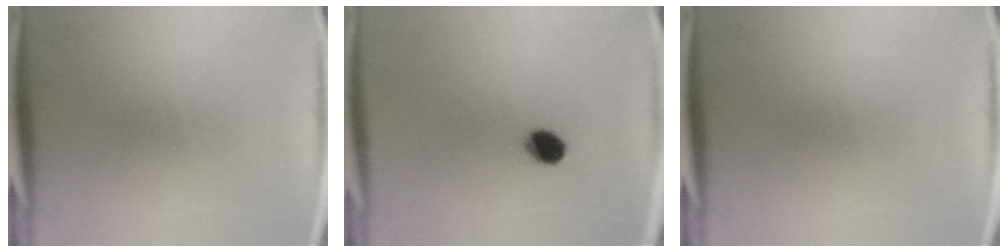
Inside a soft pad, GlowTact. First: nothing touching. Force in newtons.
{"total": 5.5}
{"total": 0.0}